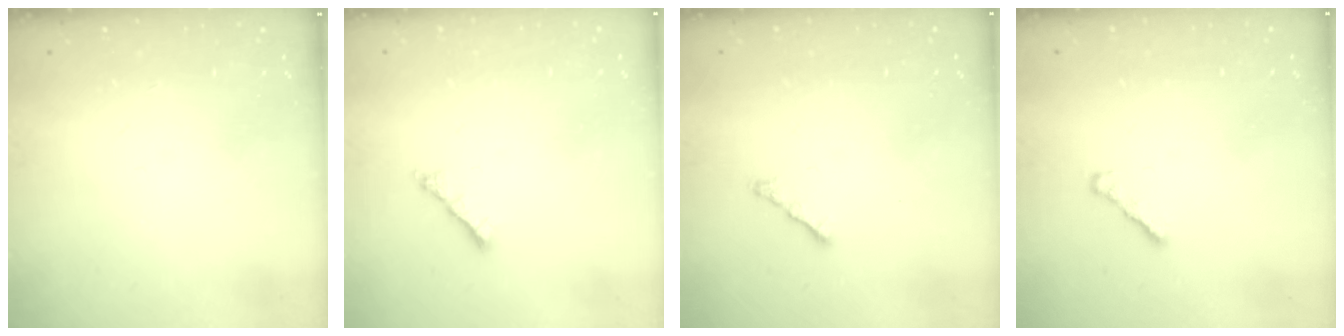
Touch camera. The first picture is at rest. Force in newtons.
{"total": 1.8, "press": 1.7, "slide": 0.6}
{"total": 2.3, "press": 2.2, "slide": 0.7}
{"total": 2.4, "press": 2.3, "slide": 0.6}